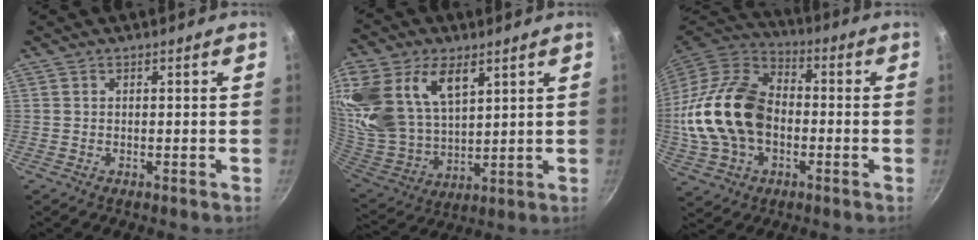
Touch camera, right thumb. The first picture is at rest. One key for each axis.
{"total": 23.8, "fx": 10.5, "fy": 14.8, "fz": 15.4, "tx": -0.326, "ty": -0.011, "tz": 0.212}
{"total": 21.6, "fx": -2.0, "fy": 15.0, "fz": 15.4, "tx": -0.281, "ty": 0.038, "tz": -0.038}